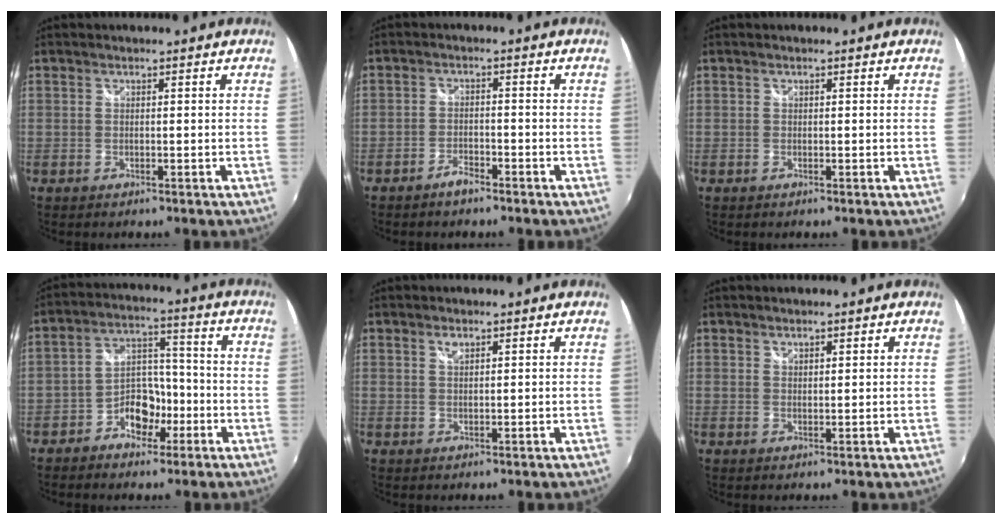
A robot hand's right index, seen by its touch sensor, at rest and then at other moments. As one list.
[{"total": 2.8, "force": [-2.4, 0.9, 1.2], "torque": [-0.034, 0.005, -0.044]}, {"total": 0.0}, {"total": 8.0, "force": [-4.4, 5.5, 3.8], "torque": [-0.063, 0.028, -0.075]}, {"total": 1.3, "force": [0.9, 0.6, 0.7], "torque": [-0.011, 0.002, 0.015]}, {"total": 1.1, "force": [1.0, 0.4, 0.3], "torque": [-0.001, -0.001, 0.017]}]